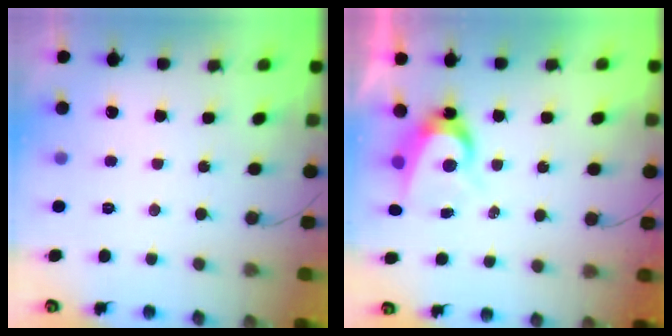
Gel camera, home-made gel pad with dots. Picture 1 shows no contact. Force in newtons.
{"total": 7.4, "press": 7.4, "slide": 0.2}